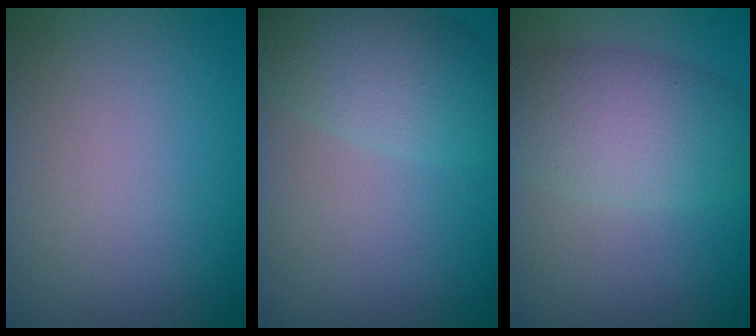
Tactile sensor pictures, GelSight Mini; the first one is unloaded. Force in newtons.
{"total": 4.8, "press": 4.8, "slide": 0.2}
{"total": 5.6, "press": 5.6, "slide": 0.3}